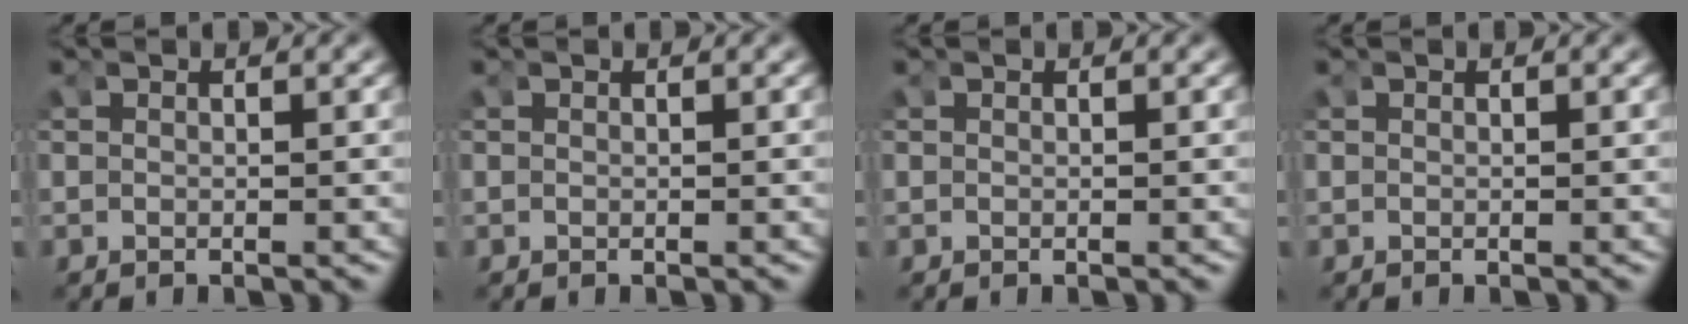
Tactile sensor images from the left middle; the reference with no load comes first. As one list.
[{"total": 0.0}, {"total": 0.0}, {"total": 0.0}]